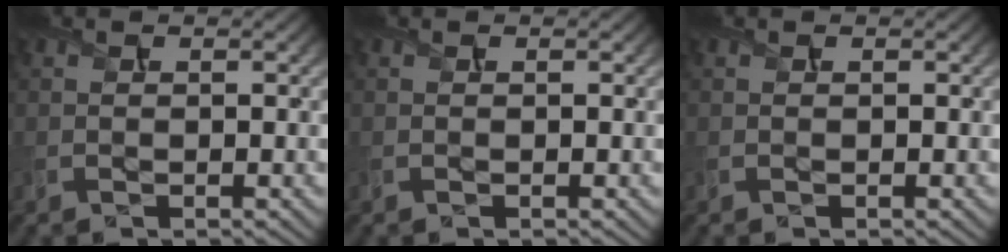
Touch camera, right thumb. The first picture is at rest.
{"total": 0.0}
{"total": 0.0}